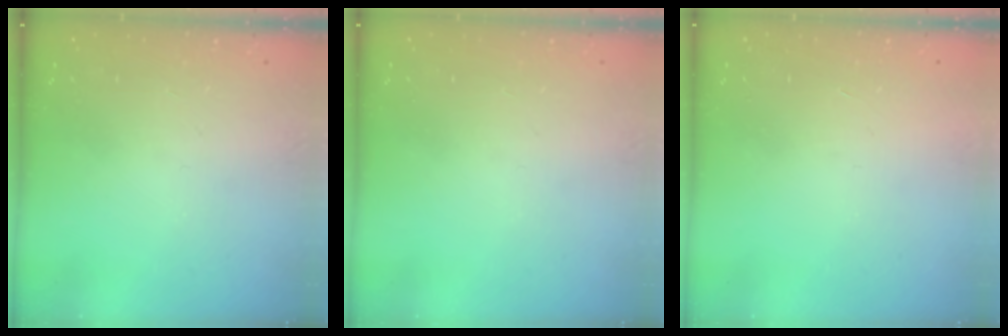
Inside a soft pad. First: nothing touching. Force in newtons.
{"total": 0.0}
{"total": 1.7, "press": 1.7, "slide": 0.1}